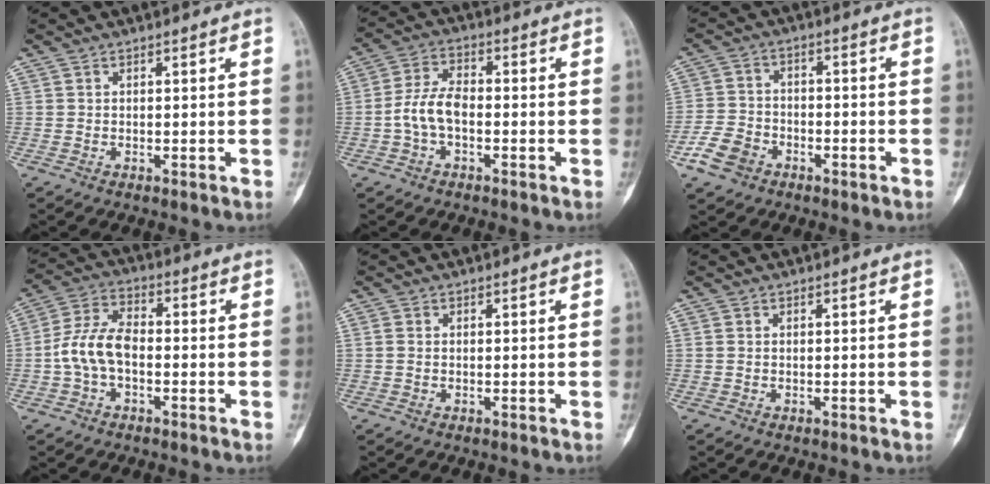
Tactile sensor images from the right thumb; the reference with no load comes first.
{"total": 6.8, "force": [-1.6, 3.8, 5.5], "torque": [-0.112, 0.024, -0.037]}
{"total": 7.1, "force": [-3.8, 5.1, 3.2], "torque": [-0.052, 0.026, -0.071]}
{"total": 8.9, "force": [-1.6, 5.2, 7.1], "torque": [-0.144, 0.031, -0.039]}
{"total": 1.1, "force": [0.0, 0.9, 0.7], "torque": [-0.016, 0.000, 0.001]}
{"total": 0.5, "force": [0.0, 0.4, 0.3], "torque": [-0.008, 0.001, 0.001]}